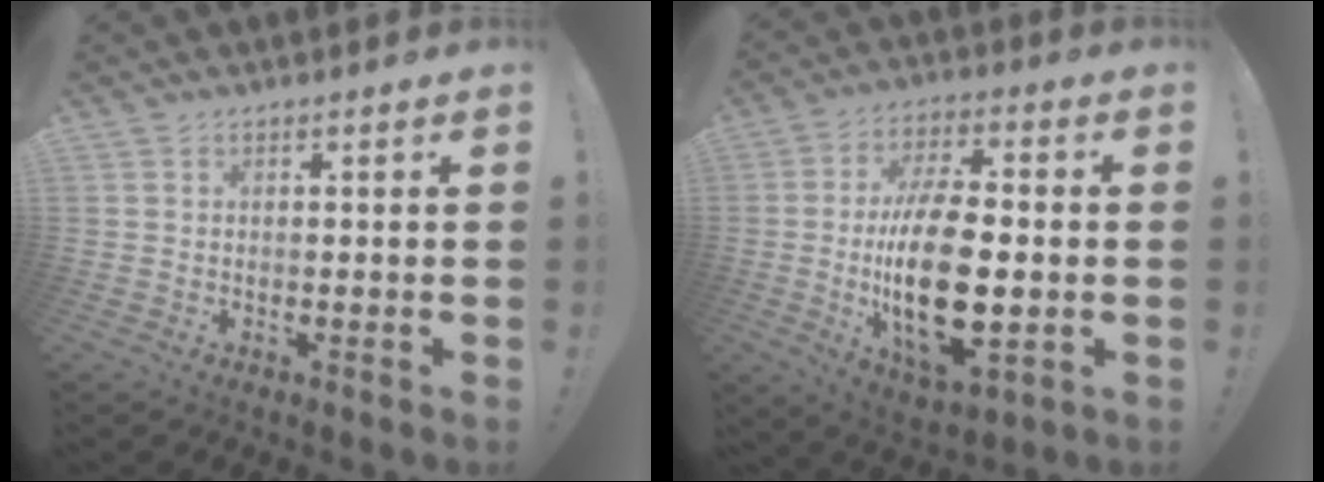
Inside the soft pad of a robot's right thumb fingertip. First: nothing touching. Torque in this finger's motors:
{"motor_torque": [2.29, 2.72, 2.24, -0.53, 0.71]}